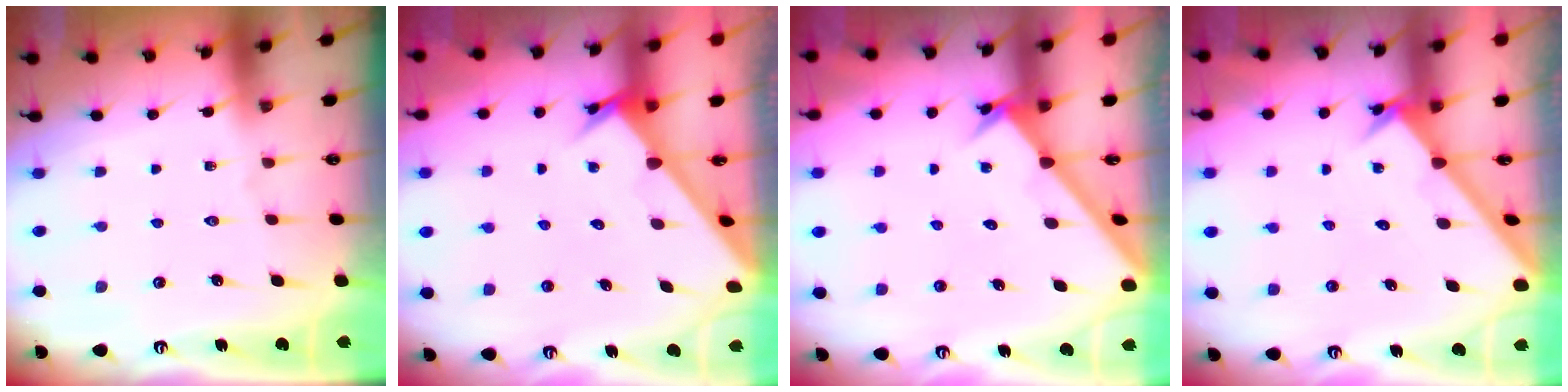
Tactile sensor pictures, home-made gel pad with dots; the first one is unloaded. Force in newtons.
{"total": 2.8, "press": 2.8, "slide": 0.1}
{"total": 3.3, "press": 3.3, "slide": 0.4}
{"total": 2.1, "press": 2.1, "slide": 0.2}